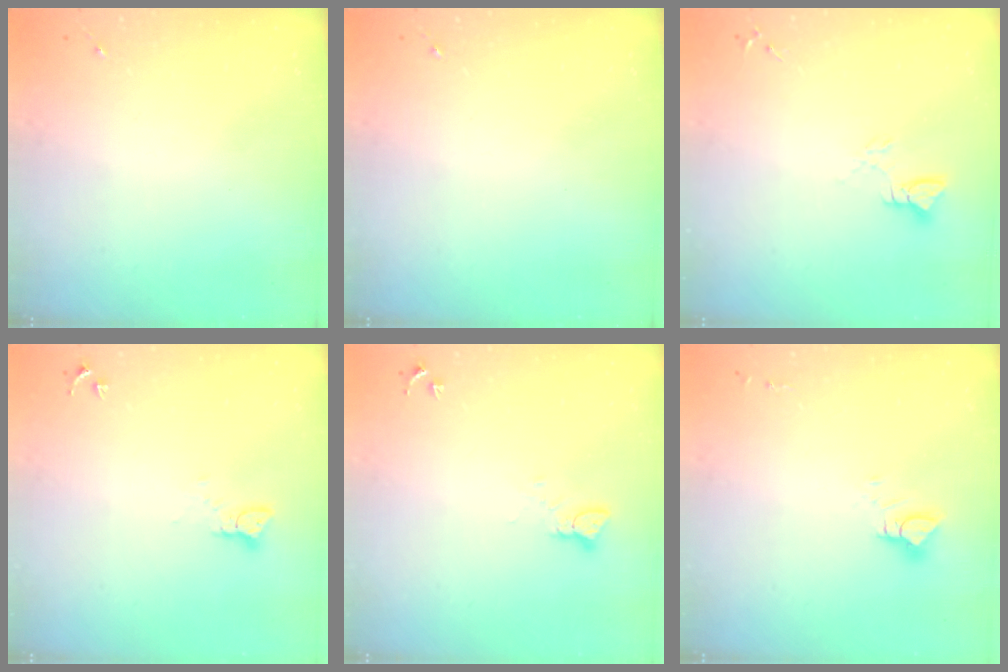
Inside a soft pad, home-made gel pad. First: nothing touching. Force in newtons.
{"total": 0.0}
{"total": 2.8, "press": 2.8, "slide": 0.2}
{"total": 3.3, "press": 3.3, "slide": 0.1}
{"total": 2.2, "press": 2.2, "slide": 0.2}
{"total": 4.5, "press": 4.5, "slide": 0.4}